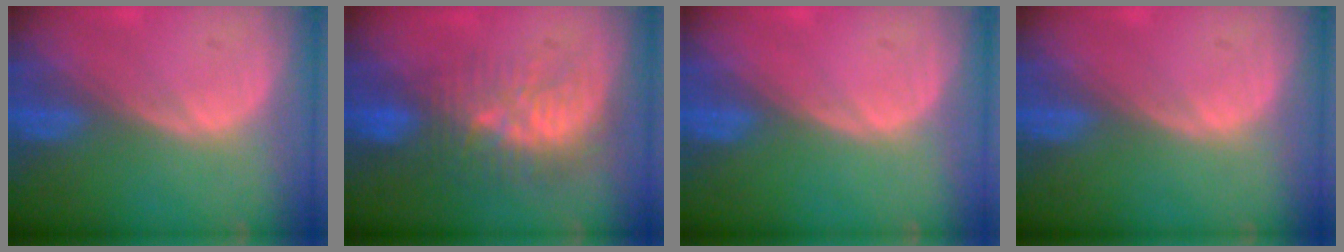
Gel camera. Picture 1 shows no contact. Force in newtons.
{"total": 9.6, "press": 8.9, "slide": 3.6}
{"total": 0.0}
{"total": 0.0}